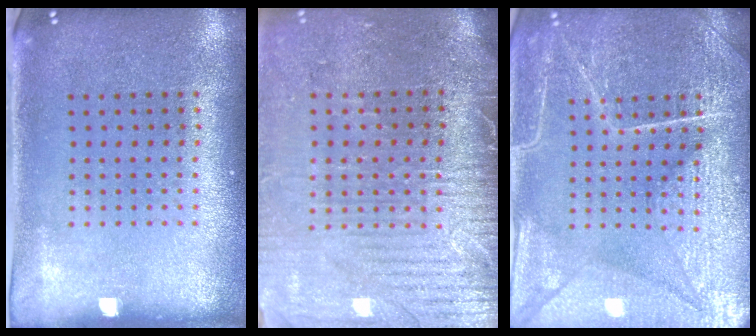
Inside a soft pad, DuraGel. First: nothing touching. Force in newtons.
{"total": 3.7, "press": 3.4, "slide": 1.5}
{"total": 7.1, "press": 7.1, "slide": 1.0}